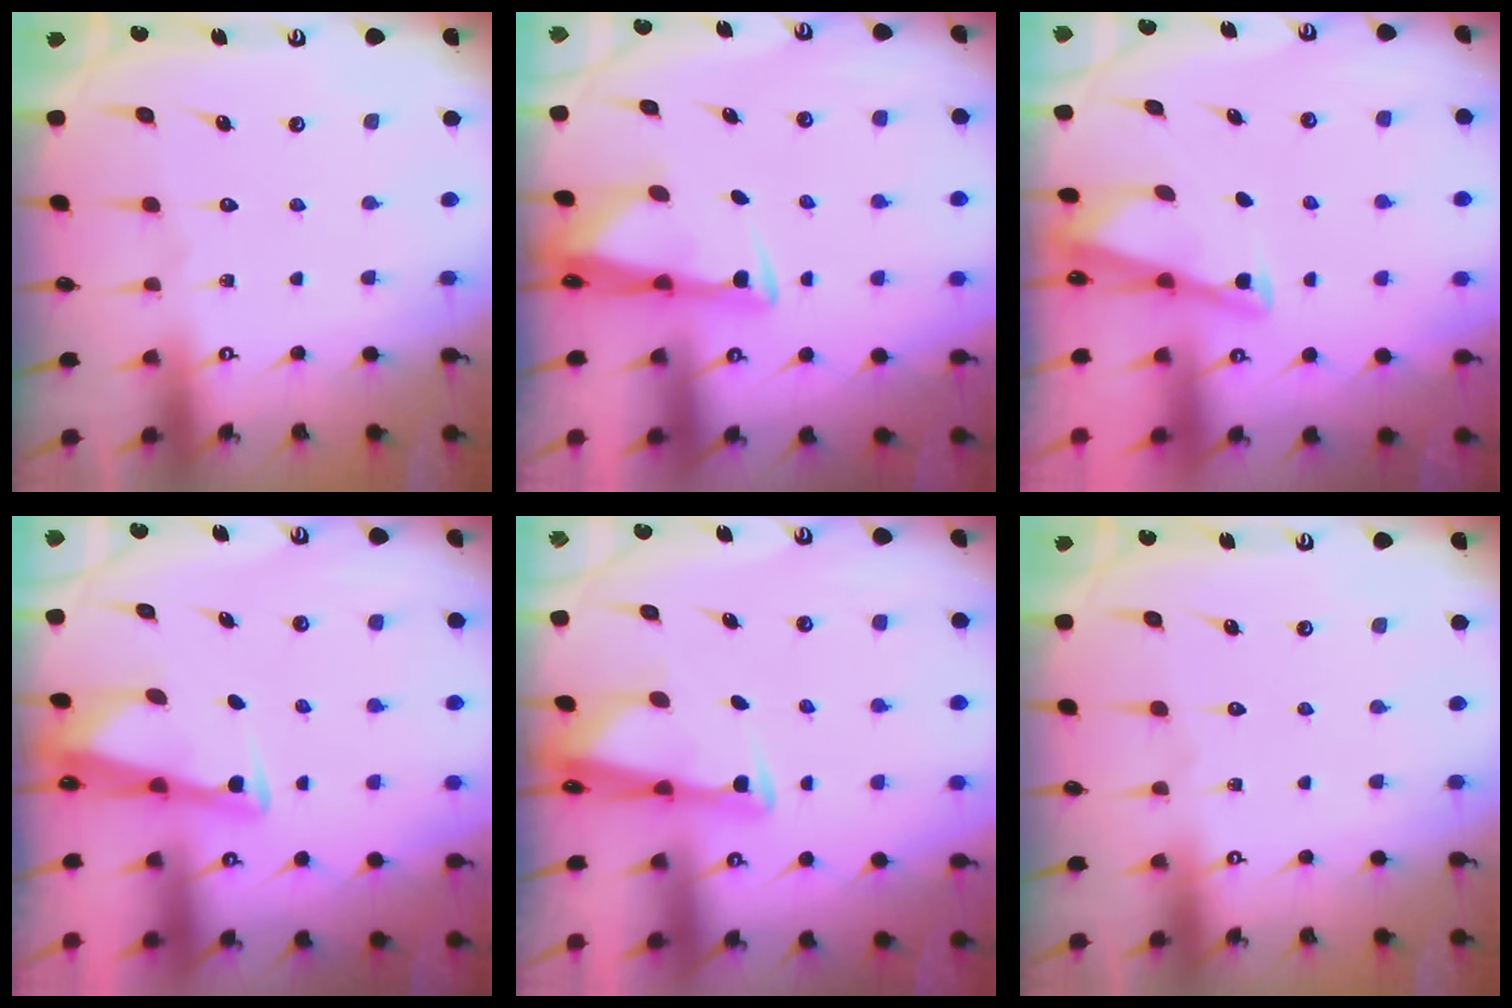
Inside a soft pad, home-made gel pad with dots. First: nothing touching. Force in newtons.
{"total": 3.3, "press": 3.2, "slide": 0.9}
{"total": 2.9, "press": 2.8, "slide": 0.4}
{"total": 3.1, "press": 3.1, "slide": 0.4}
{"total": 3.0, "press": 3.0, "slide": 0.4}
{"total": 0.0}